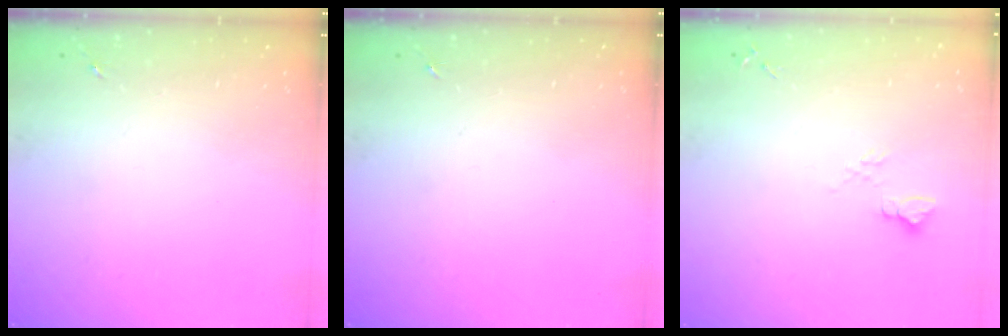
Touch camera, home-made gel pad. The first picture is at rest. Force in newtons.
{"total": 0.0}
{"total": 4.6, "press": 4.6, "slide": 0.5}